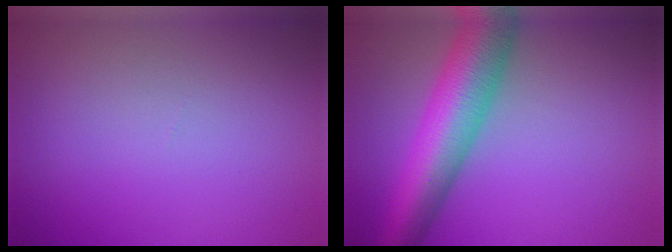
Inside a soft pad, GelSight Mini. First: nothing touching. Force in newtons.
{"total": 9.3, "press": 9.3, "slide": 0.3}